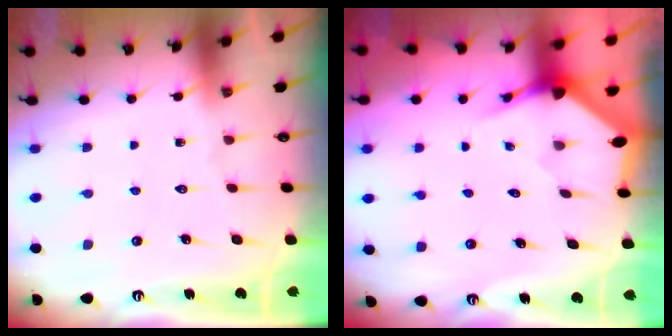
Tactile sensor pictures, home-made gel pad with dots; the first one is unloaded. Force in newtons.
{"total": 2.9, "press": 2.9, "slide": 0.1}